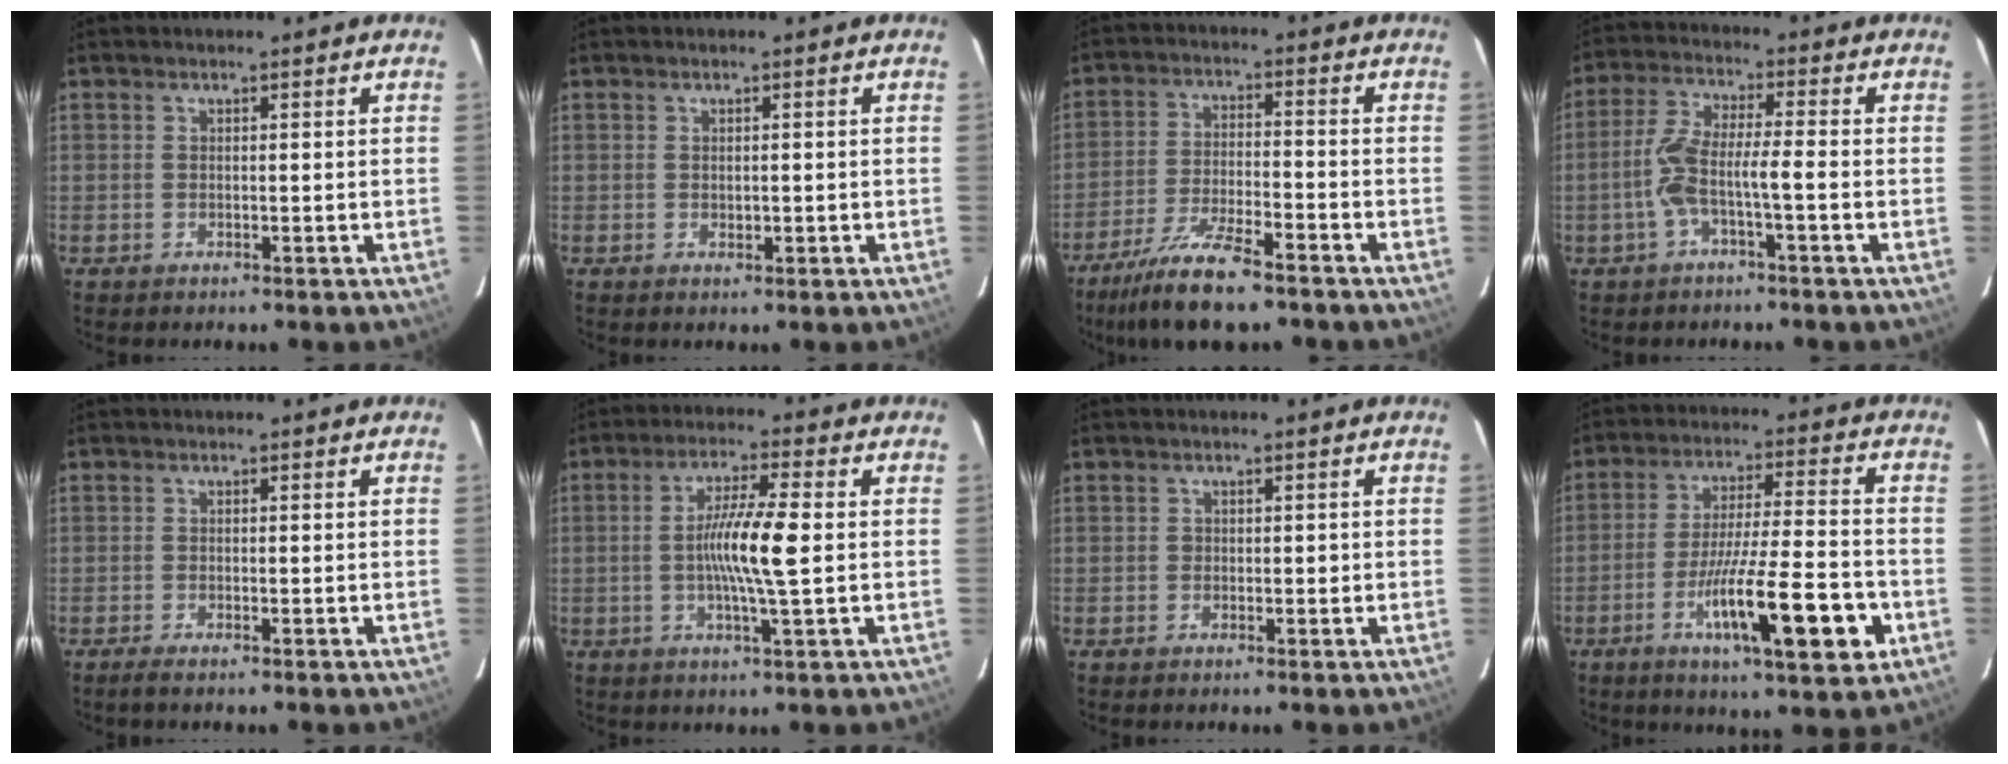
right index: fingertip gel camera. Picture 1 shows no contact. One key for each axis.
{"total": 0.9, "fx": -0.1, "fy": 0.5, "fz": 0.7, "tx": -0.013, "ty": -0.001, "tz": 0.002}
{"total": 10.5, "fx": -8.0, "fy": 1.2, "fz": 6.7, "tx": -0.124, "ty": -0.028, "tz": -0.142}
{"total": 6.8, "fx": -2.0, "fy": 0.5, "fz": 6.4, "tx": -0.134, "ty": 0.019, "tz": -0.041}
{"total": 1.3, "fx": -1.0, "fy": -0.1, "fz": 0.9, "tx": -0.017, "ty": -0.004, "tz": -0.017}
{"total": 8.7, "fx": -0.2, "fy": 0.0, "fz": 8.7, "tx": -0.162, "ty": -0.002, "tz": -0.010}
{"total": 1.0, "fx": 0.0, "fy": 0.8, "fz": 0.6, "tx": -0.007, "ty": 0.003, "tz": -0.001}
{"total": 15.2, "fx": -5.8, "fy": 1.5, "fz": 14.0, "tx": -0.236, "ty": -0.011, "tz": -0.089}